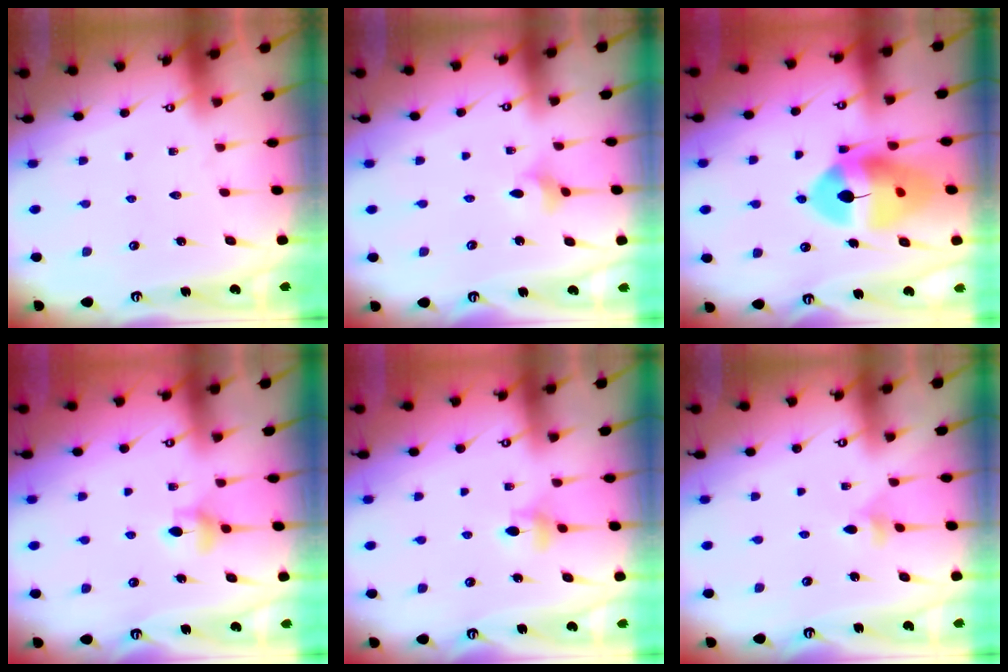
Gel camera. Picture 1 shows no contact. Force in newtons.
{"total": 3.1, "press": 3.1, "slide": 0.6}
{"total": 15.4, "press": 15.2, "slide": 2.1}
{"total": 5.4, "press": 5.4, "slide": 0.5}
{"total": 4.9, "press": 4.9, "slide": 0.6}
{"total": 5.0, "press": 4.9, "slide": 0.9}